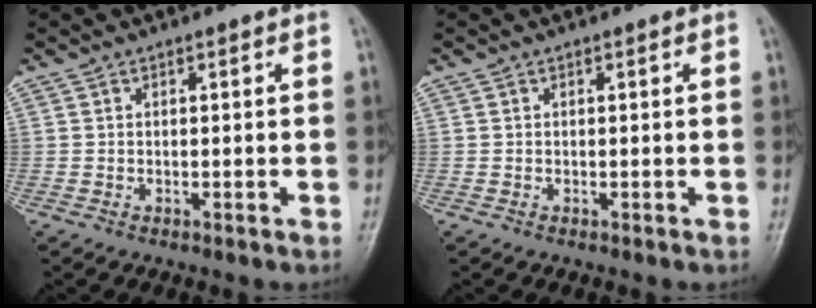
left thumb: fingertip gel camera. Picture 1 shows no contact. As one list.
[{"total": 0.0}]